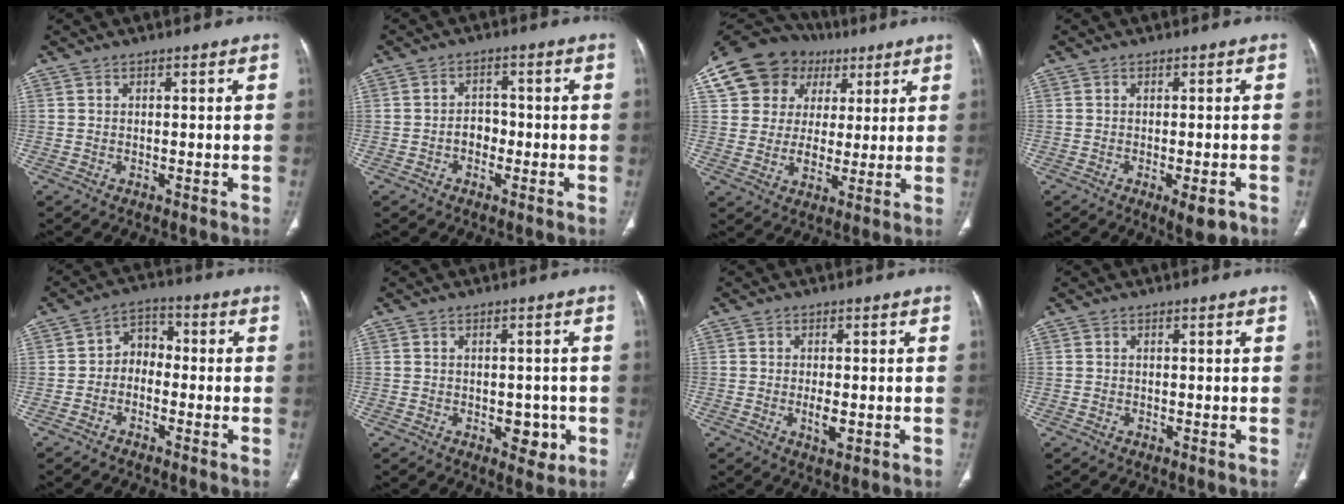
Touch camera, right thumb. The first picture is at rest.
{"total": 3.1, "force": [-1.1, 2.4, 1.6], "torque": [-0.010, 0.014, -0.024]}
{"total": 17.3, "force": [6.6, 14.6, 6.3], "torque": [-0.084, 0.030, 0.120]}
{"total": 4.6, "force": [-2.0, 1.4, 3.9], "torque": [-0.050, -0.005, -0.021]}
{"total": 5.1, "force": [-1.4, 4.0, 2.9], "torque": [-0.024, 0.030, -0.039]}
{"total": 4.3, "force": [-1.3, 2.7, 3.1], "torque": [-0.016, 0.002, -0.010]}
{"total": 3.2, "force": [-0.7, 1.4, 2.8], "torque": [-0.049, -0.004, -0.010]}
{"total": 0.0}